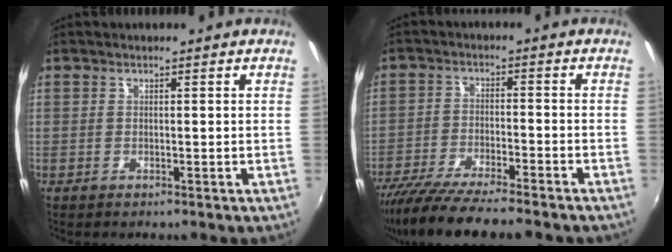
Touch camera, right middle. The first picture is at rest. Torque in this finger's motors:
{"motor_torque": [1.13, -1.01, 0.39, 0.13]}